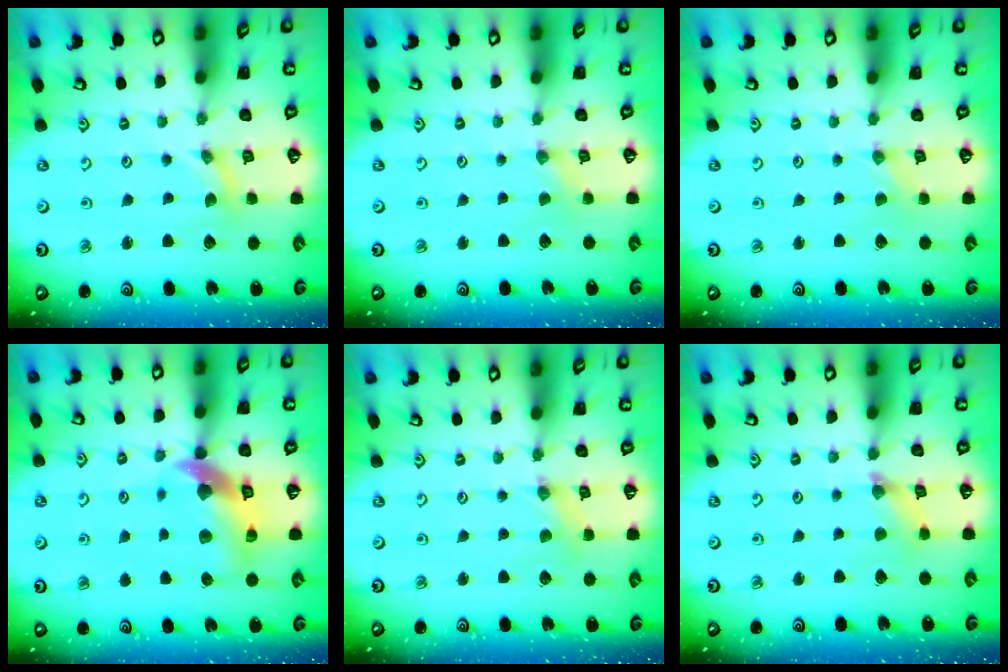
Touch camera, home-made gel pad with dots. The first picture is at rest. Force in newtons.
{"total": 0.0}
{"total": 0.0}
{"total": 11.5, "press": 11.4, "slide": 1.7}
{"total": 1.9, "press": 1.9, "slide": 0.3}
{"total": 2.9, "press": 2.9, "slide": 0.4}